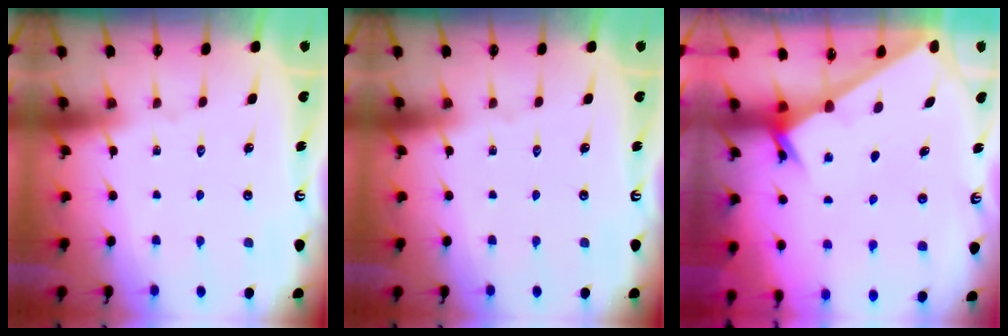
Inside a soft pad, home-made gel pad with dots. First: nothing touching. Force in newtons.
{"total": 0.0}
{"total": 2.2, "press": 2.2, "slide": 0.2}